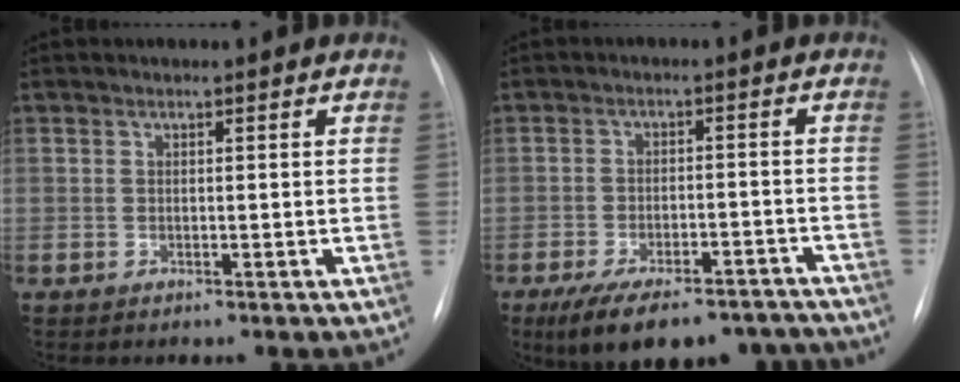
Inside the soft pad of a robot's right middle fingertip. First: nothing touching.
{"total": 14.5, "force": [-11.9, 5.1, 6.5], "torque": [-0.099, 0.011, -0.171]}